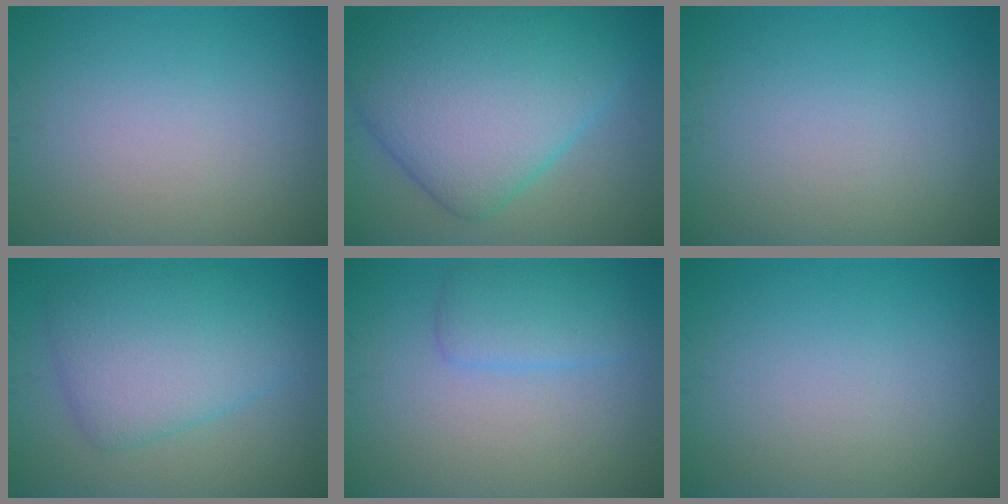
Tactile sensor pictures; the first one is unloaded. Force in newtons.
{"total": 12.4, "press": 12.4, "slide": 0.2}
{"total": 0.0}
{"total": 6.7, "press": 6.7, "slide": 0.1}
{"total": 2.8, "press": 2.8, "slide": 0.2}
{"total": 0.0}